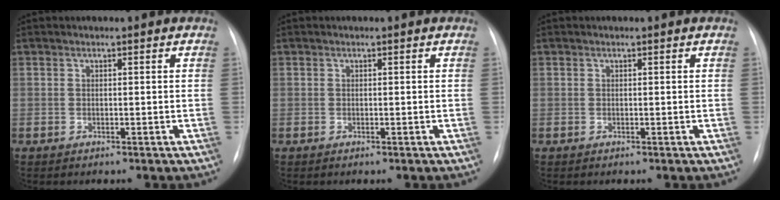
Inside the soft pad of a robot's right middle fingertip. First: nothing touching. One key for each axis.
{"total": 0.0}
{"total": 0.0}